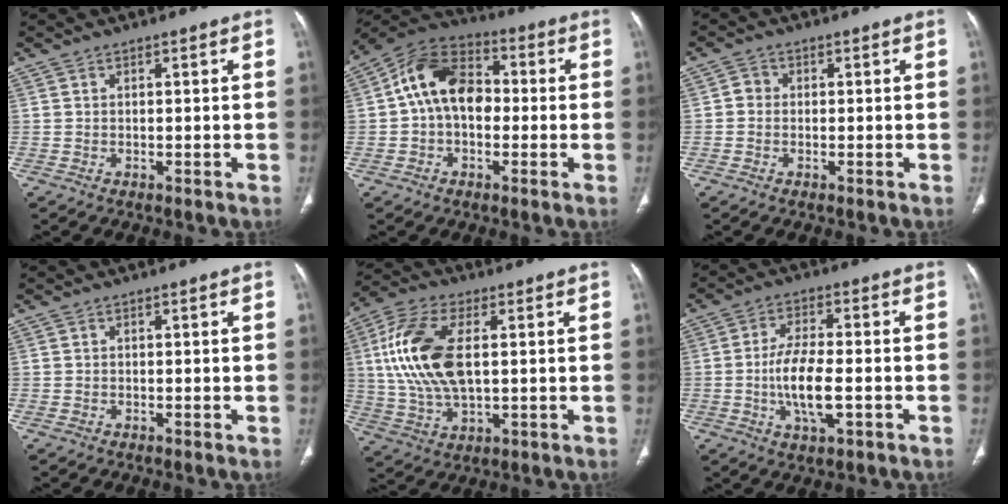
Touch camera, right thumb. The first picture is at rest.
{"total": 12.9, "force": [0.0, 9.2, 9.1], "torque": [-0.135, 0.034, -0.014]}
{"total": 1.9, "force": [-0.2, 1.7, 0.8], "torque": [-0.005, 0.005, -0.012]}
{"total": 0.6, "force": [-0.3, 0.4, 0.3], "torque": [-0.007, 0.000, -0.006]}
{"total": 16.0, "force": [2.3, 8.3, 13.5], "torque": [-0.284, 0.005, 0.047]}
{"total": 9.3, "force": [-2.0, 3.6, 8.4], "torque": [-0.163, 0.008, -0.038]}